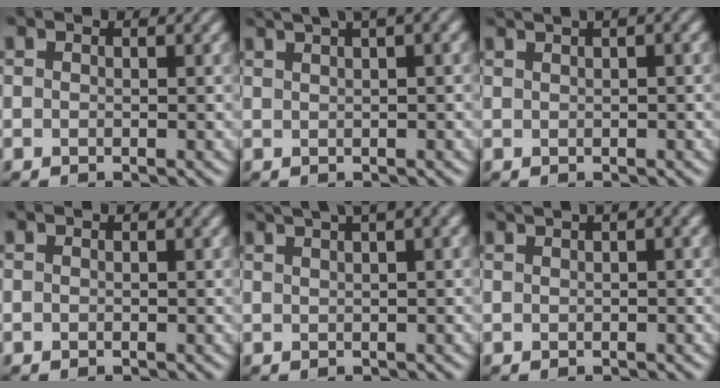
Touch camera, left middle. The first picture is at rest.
{"total": 5.9, "force": [3.8, 1.9, 4.1], "torque": [-0.061, 0.035, 0.048]}
{"total": 4.2, "force": [2.5, 1.6, 2.9], "torque": [-0.044, 0.025, 0.033]}
{"total": 0.0}
{"total": 5.1, "force": [3.7, 1.2, 3.4], "torque": [-0.052, 0.028, 0.047]}
{"total": 3.8, "force": [2.3, 1.4, 2.7], "torque": [-0.042, 0.021, 0.029]}